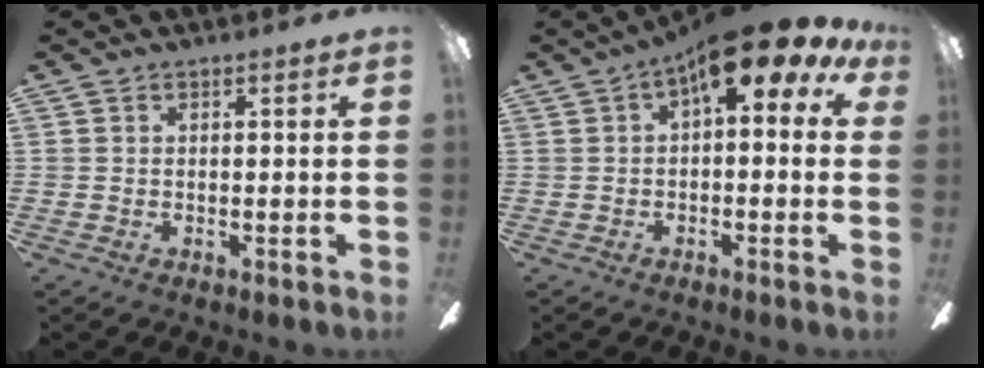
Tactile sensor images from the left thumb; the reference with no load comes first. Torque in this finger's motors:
{"motor_torque": [0.26, 0.65, 2.07, -0.70, 0.22]}